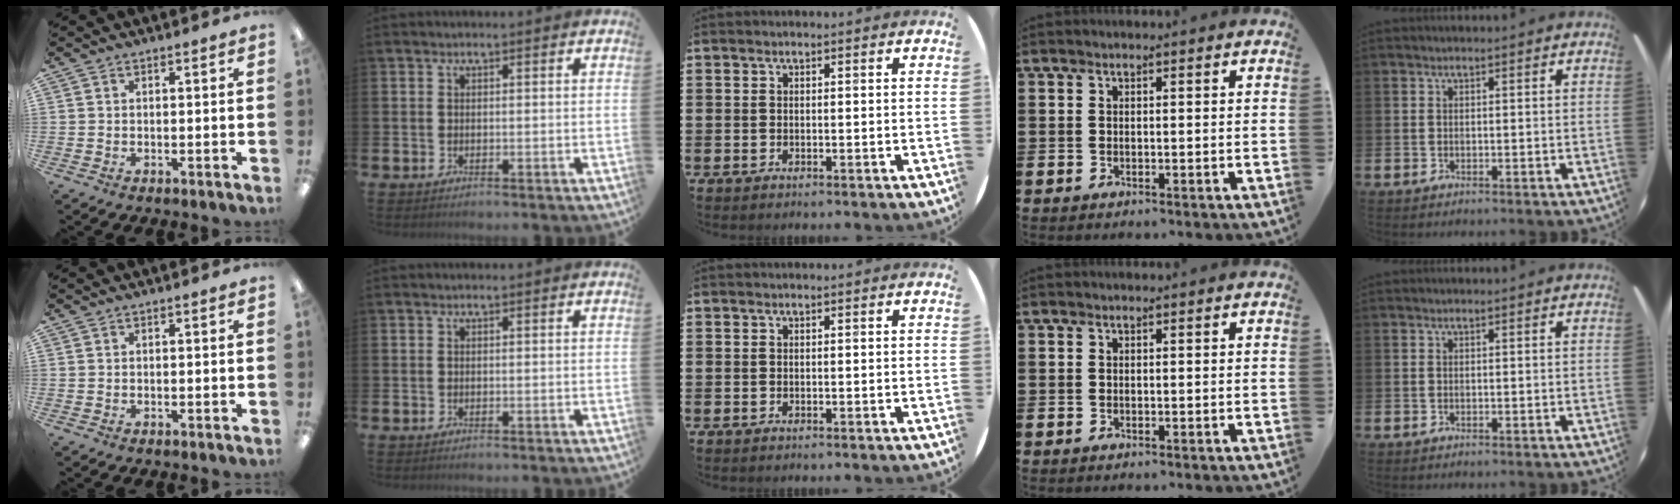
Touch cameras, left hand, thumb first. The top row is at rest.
{}